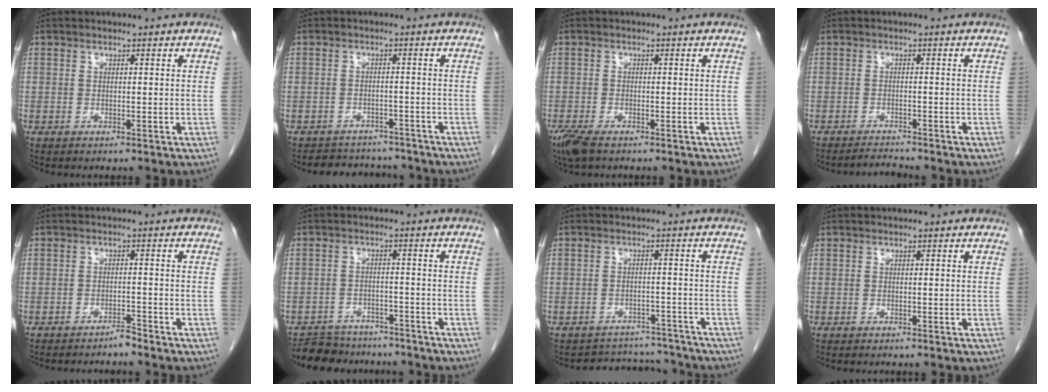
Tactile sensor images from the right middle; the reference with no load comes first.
{"total": 6.8, "force": [-6.2, 2.6, 0.5], "torque": [0.003, 0.011, -0.080]}
{"total": 3.9, "force": [-2.7, 1.2, 2.5], "torque": [-0.059, -0.012, -0.046]}
{"total": 2.1, "force": [-2.0, -0.6, -0.3], "torque": [0.000, -0.015, -0.031]}
{"total": 2.3, "force": [-2.2, -0.3, 0.4], "torque": [-0.002, -0.003, -0.037]}
{"total": 8.6, "force": [-7.8, 3.5, 1.2], "torque": [-0.011, 0.008, -0.112]}
{"total": 7.7, "force": [-7.4, 2.1, -0.7], "torque": [0.018, 0.023, -0.094]}
{"total": 1.0, "force": [-0.9, 0.1, 0.4], "torque": [-0.008, -0.001, -0.011]}